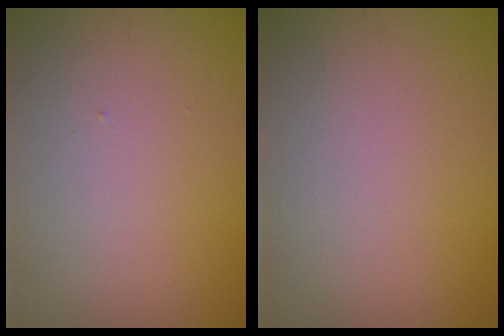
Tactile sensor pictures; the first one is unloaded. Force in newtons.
{"total": 0.0}